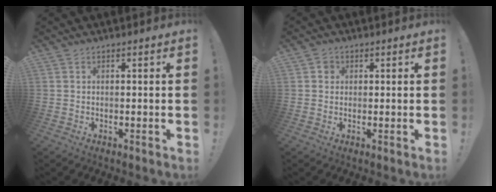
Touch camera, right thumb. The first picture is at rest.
{"total": 2.2, "force": [0.4, 2.1, 0.6], "torque": [-0.006, 0.003, 0.006]}